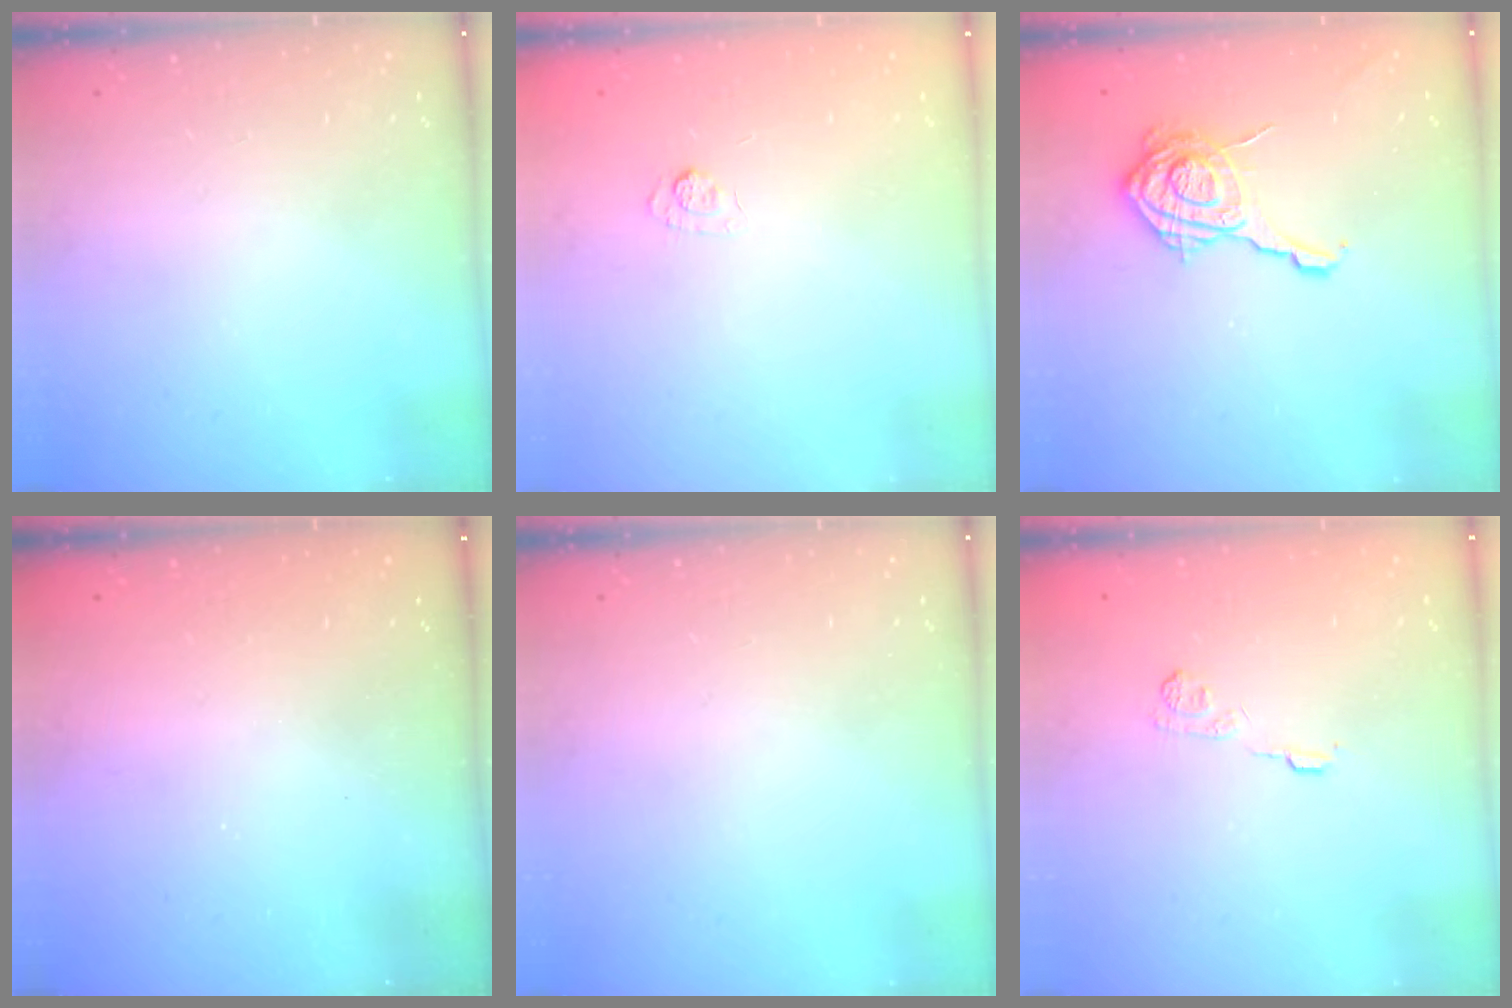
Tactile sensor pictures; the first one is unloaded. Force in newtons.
{"total": 2.1, "press": 1.6, "slide": 1.3}
{"total": 16.2, "press": 16.2, "slide": 0.7}
{"total": 2.4, "press": 2.2, "slide": 0.8}
{"total": 0.0}
{"total": 6.8, "press": 6.6, "slide": 1.5}